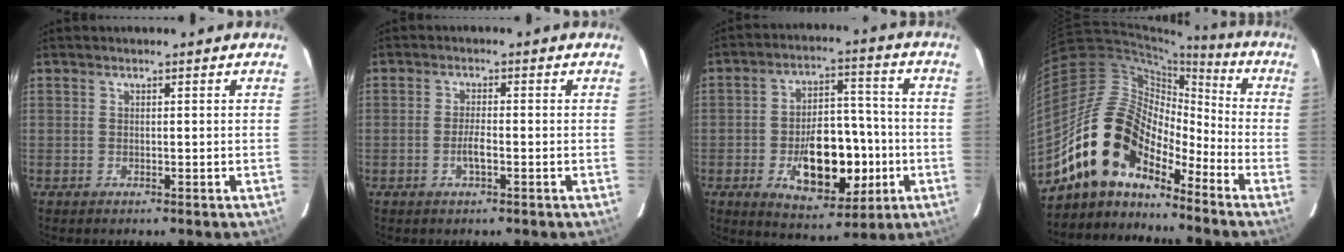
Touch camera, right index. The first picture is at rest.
{"total": 2.5, "force": [-1.0, 0.5, 2.2], "torque": [-0.044, -0.002, -0.019]}
{"total": 15.7, "force": [-4.4, 8.8, 12.3], "torque": [-0.207, 0.016, -0.047]}
{"total": 15.5, "force": [-11.8, 6.9, 7.4], "torque": [-0.130, 0.016, -0.229]}